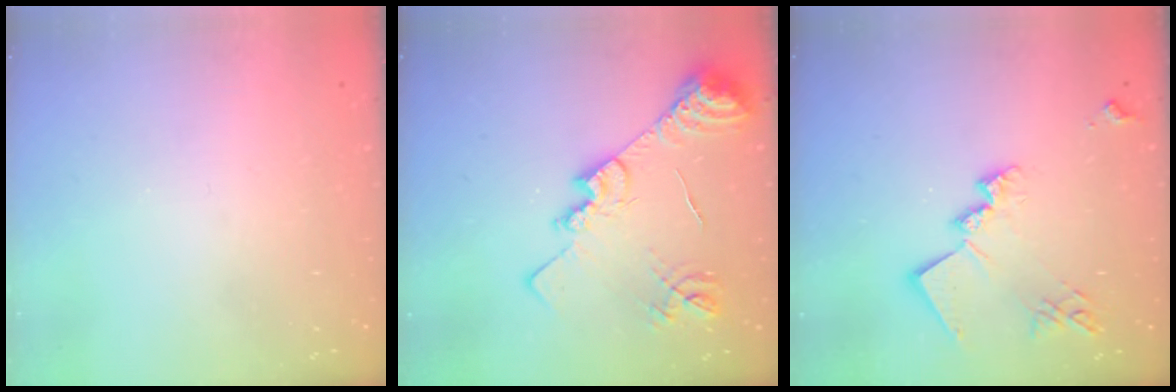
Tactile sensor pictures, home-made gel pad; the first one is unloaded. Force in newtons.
{"total": 18.3, "press": 18.2, "slide": 1.9}
{"total": 16.5, "press": 16.4, "slide": 1.0}